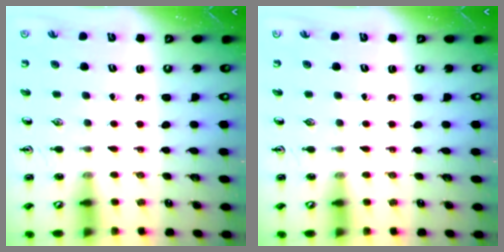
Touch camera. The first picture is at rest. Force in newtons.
{"total": 0.0}